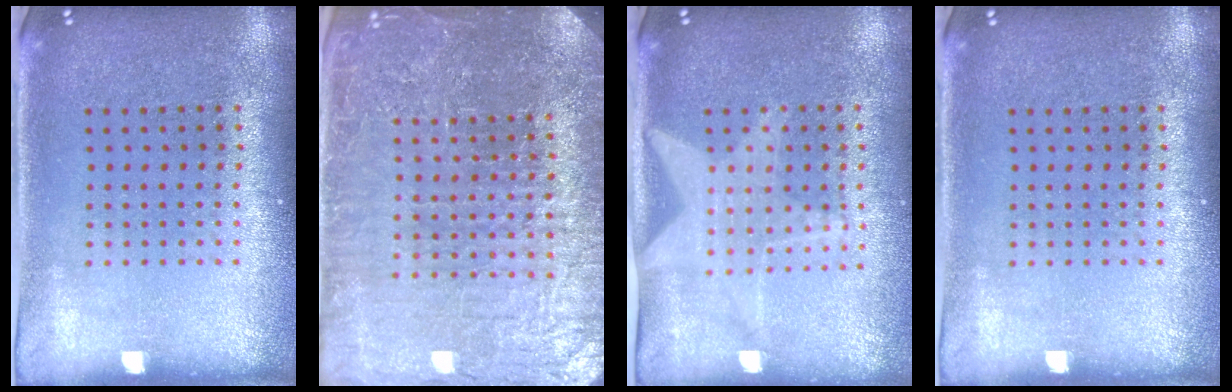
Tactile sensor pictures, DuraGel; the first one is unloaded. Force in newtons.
{"total": 5.1, "press": 4.7, "slide": 2.0}
{"total": 1.4, "press": 1.4, "slide": 0.2}
{"total": 0.0}